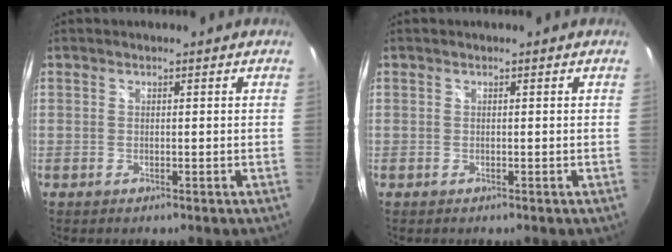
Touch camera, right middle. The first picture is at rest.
{"total": 0.0}